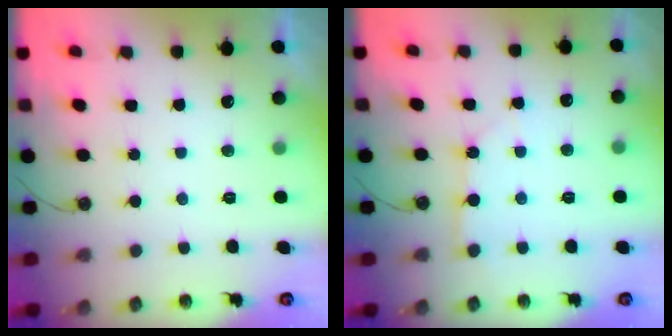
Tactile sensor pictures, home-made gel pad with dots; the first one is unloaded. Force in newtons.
{"total": 2.8, "press": 2.8, "slide": 0.2}